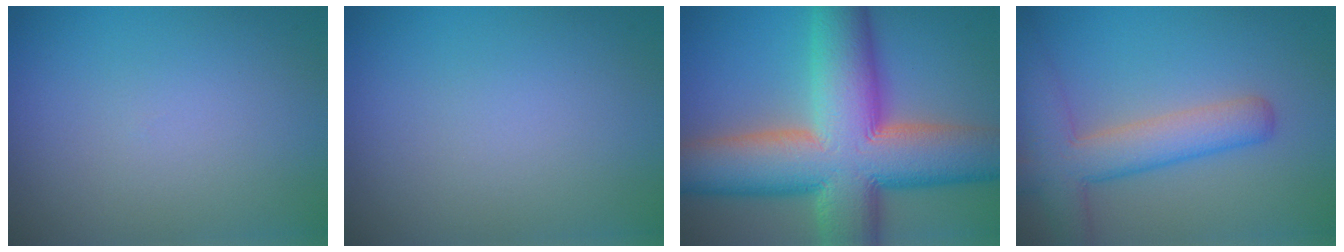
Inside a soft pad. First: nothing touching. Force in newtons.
{"total": 0.0}
{"total": 16.5, "press": 16.5, "slide": 0.9}
{"total": 5.4, "press": 5.4, "slide": 0.4}